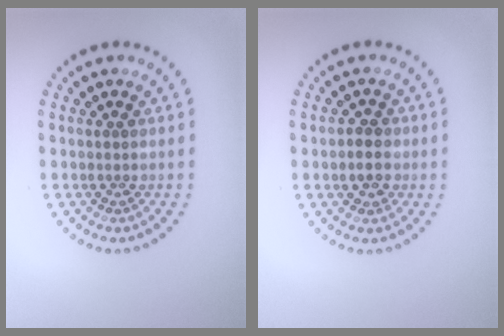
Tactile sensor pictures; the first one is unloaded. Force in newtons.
{"total": 2.2, "press": 2.1, "slide": 0.5}